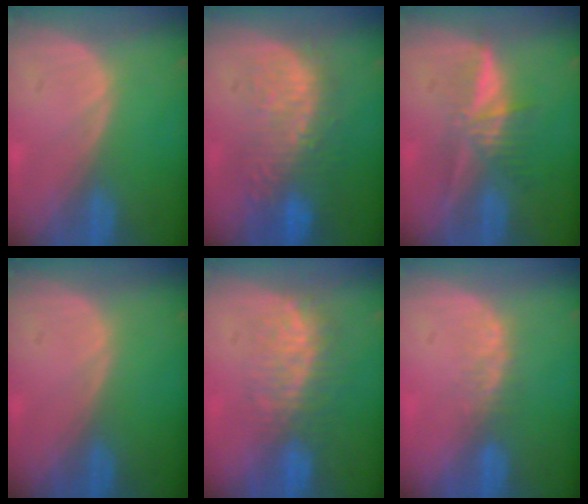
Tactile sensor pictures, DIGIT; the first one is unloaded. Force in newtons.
{"total": 11.1, "press": 9.7, "slide": 5.5}
{"total": 5.8, "press": 5.5, "slide": 2.0}
{"total": 0.0}
{"total": 8.0, "press": 7.4, "slide": 3.0}
{"total": 2.8, "press": 2.4, "slide": 1.5}